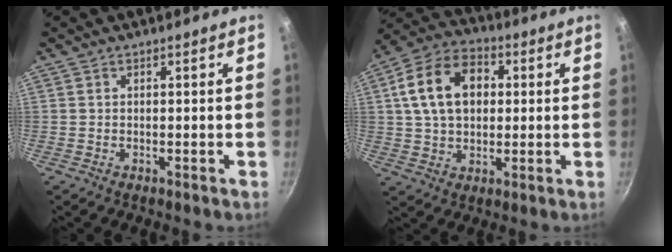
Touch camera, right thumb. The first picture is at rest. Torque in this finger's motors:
{"motor_torque": [0.37, 0.90, 0.85, -0.34, 0.28]}